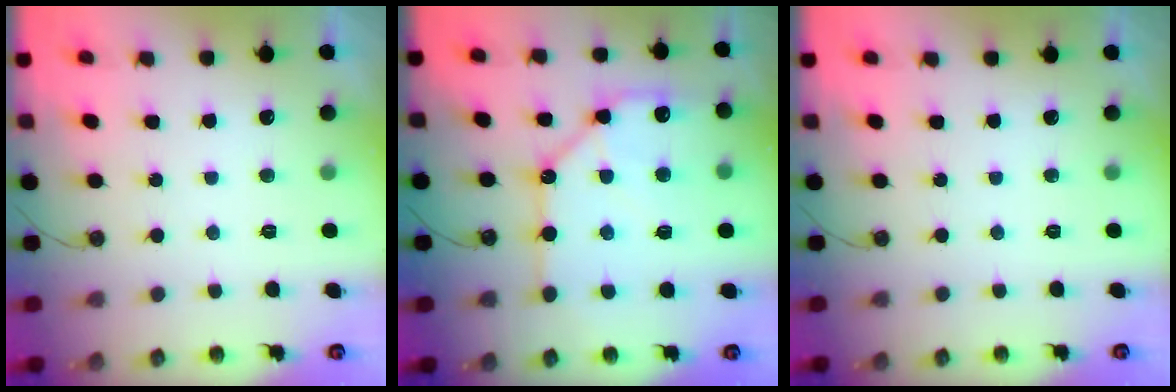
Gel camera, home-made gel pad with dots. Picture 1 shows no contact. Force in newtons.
{"total": 14.0, "press": 13.9, "slide": 1.5}
{"total": 0.0}